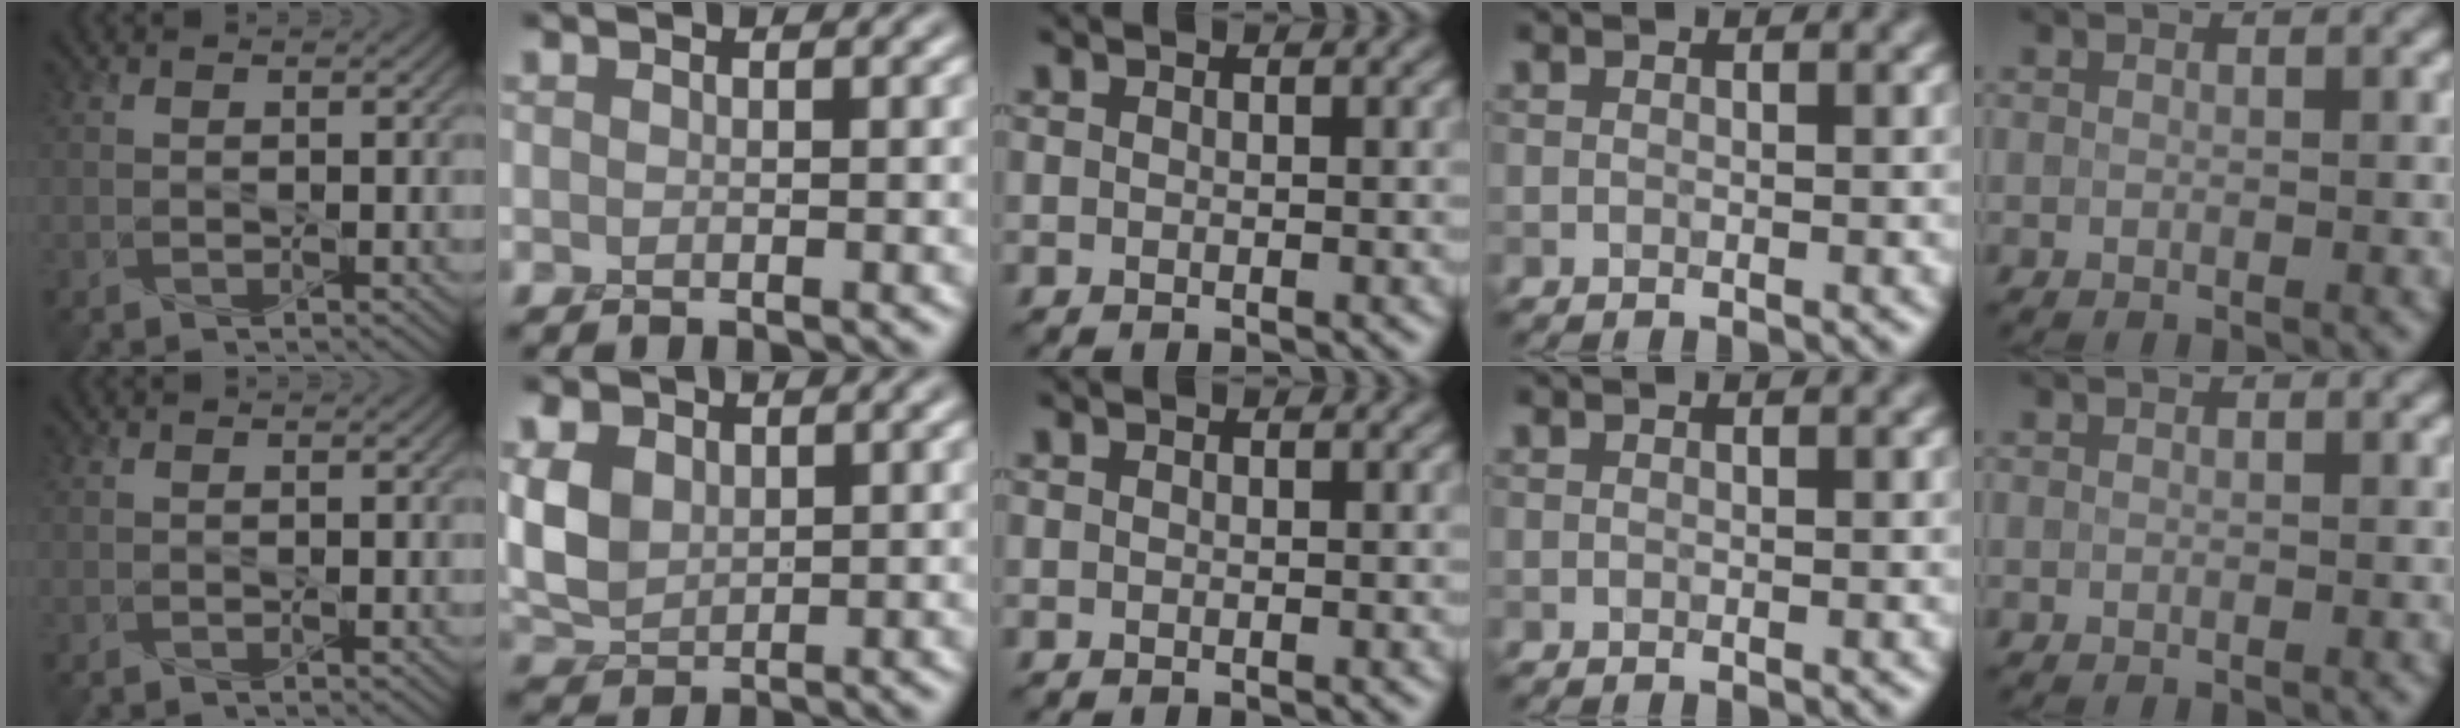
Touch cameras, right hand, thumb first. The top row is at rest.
{"index": {"total": 3.9, "force": [1.1, 2.8, 2.4], "torque": [-0.065, 0.003, 0.023]}}